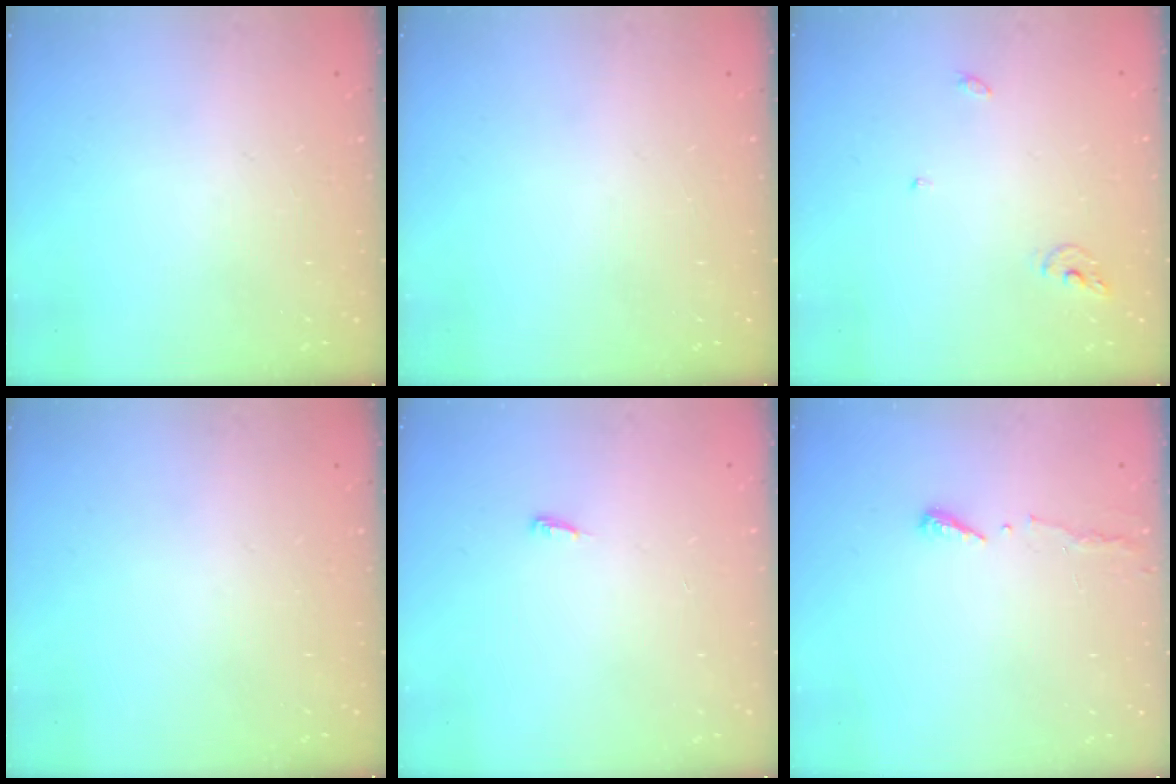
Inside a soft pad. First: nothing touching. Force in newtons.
{"total": 0.0}
{"total": 4.9, "press": 4.9, "slide": 0.4}
{"total": 0.0}
{"total": 3.4, "press": 3.3, "slide": 0.7}
{"total": 3.5, "press": 3.4, "slide": 0.3}